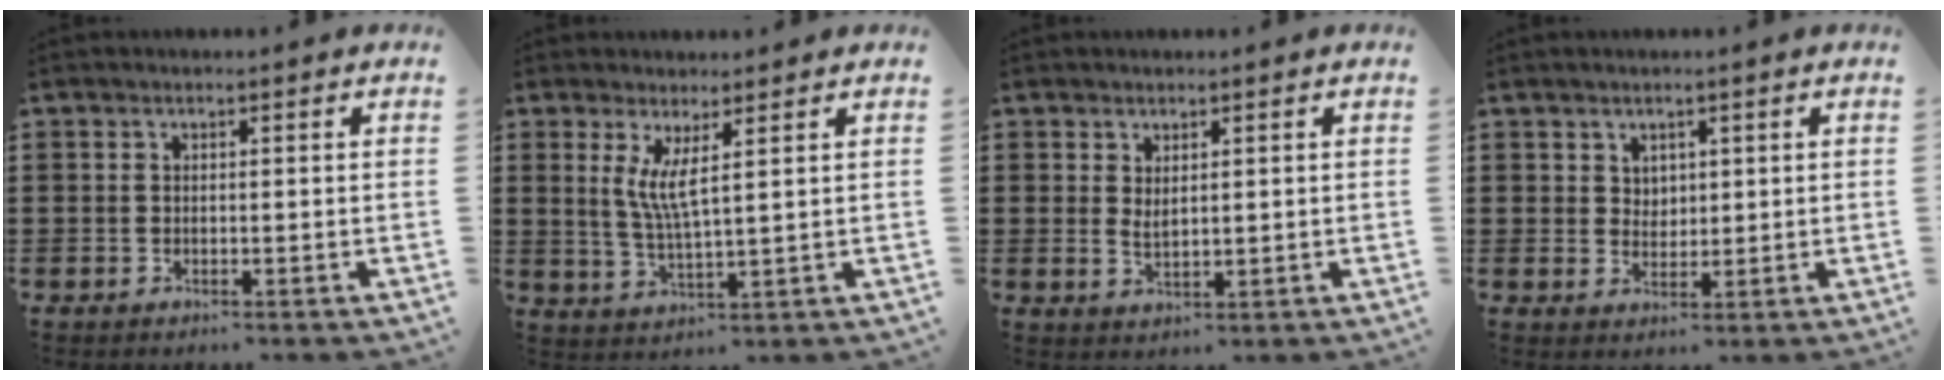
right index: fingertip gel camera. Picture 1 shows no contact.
{"total": 4.7, "force": [2.1, 0.3, 4.3], "torque": [-0.091, -0.006, 0.036]}
{"total": 1.7, "force": [1.2, 0.5, 1.1], "torque": [-0.022, 0.003, 0.022]}
{"total": 2.5, "force": [1.6, 1.8, 0.4], "torque": [-0.015, 0.008, 0.030]}